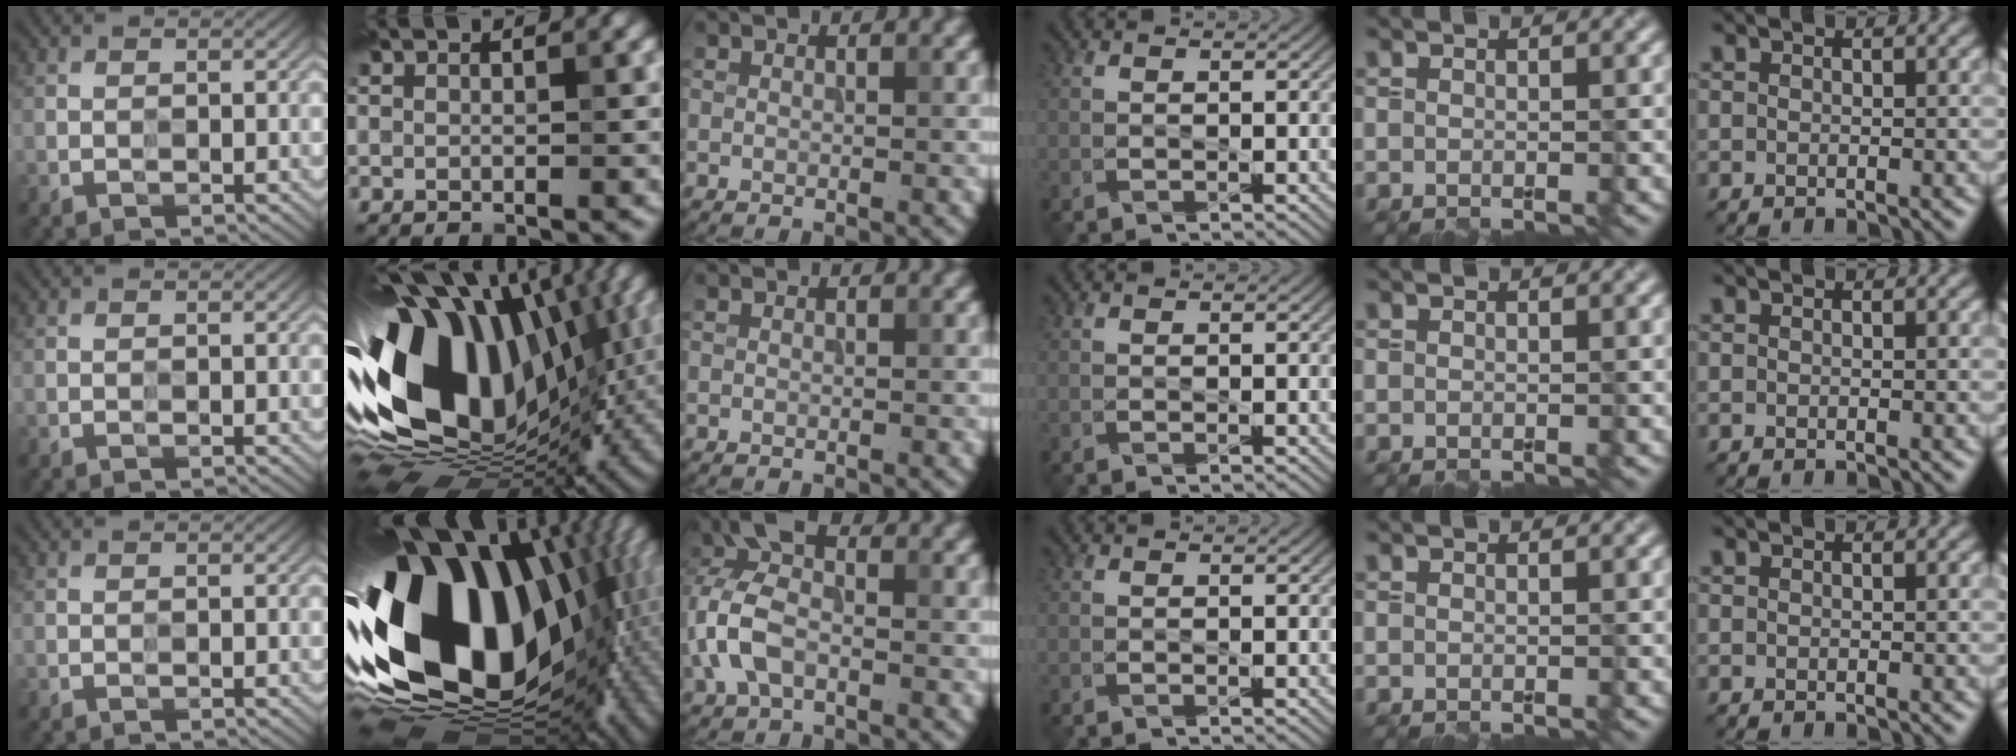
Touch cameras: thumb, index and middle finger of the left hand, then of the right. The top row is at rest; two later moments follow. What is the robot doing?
{"motion": "wipe", "object": "paper plate"}